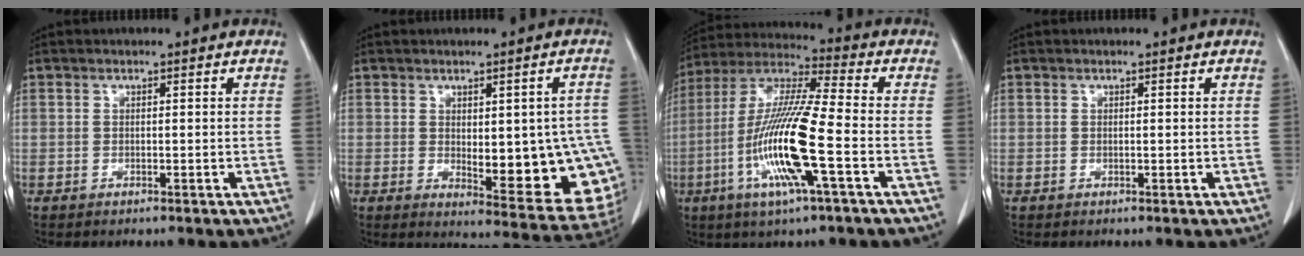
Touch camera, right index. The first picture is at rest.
{"total": 15.9, "force": [-2.2, 5.9, 14.6], "torque": [-0.120, 0.007, -0.007]}
{"total": 15.8, "force": [-4.6, 0.6, 15.2], "torque": [-0.312, -0.011, -0.094]}
{"total": 0.0}